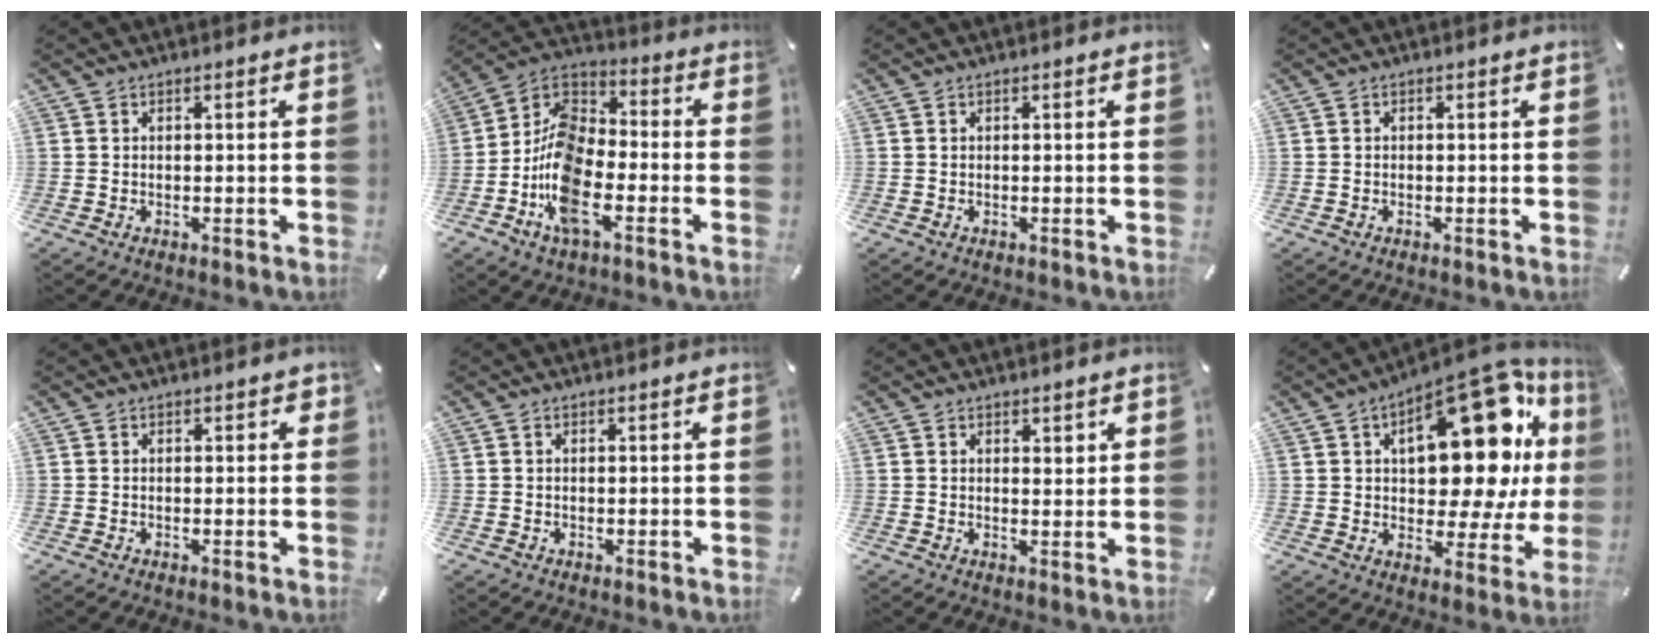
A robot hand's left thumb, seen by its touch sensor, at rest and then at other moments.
{"total": 15.0, "force": [-7.1, 7.7, 10.8], "torque": [-0.241, 0.013, -0.135]}
{"total": 0.0}
{"total": 0.0}
{"total": 0.6, "force": [0.1, 0.5, 0.3], "torque": [0.002, 0.002, -0.001]}
{"total": 0.0}
{"total": 1.8, "force": [1.4, 1.1, 0.2], "torque": [0.011, -0.009, 0.024]}
{"total": 26.6, "force": [7.9, 13.4, 21.7], "torque": [-0.285, -0.061, 0.129]}